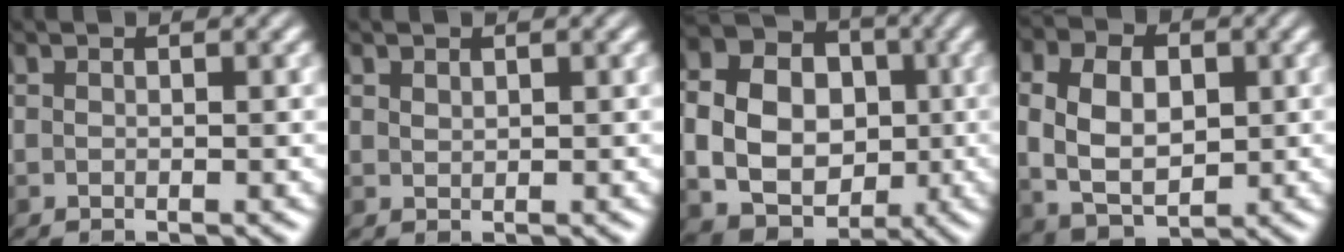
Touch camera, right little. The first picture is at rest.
{"total": 0.6, "force": [0.4, 0.3, 0.2], "torque": [-0.005, -0.002, 0.011]}
{"total": 12.5, "force": [-0.4, 10.7, 6.6], "torque": [-0.132, 0.013, -0.009]}
{"total": 6.8, "force": [0.3, 4.6, 5.0], "torque": [-0.095, 0.001, 0.002]}